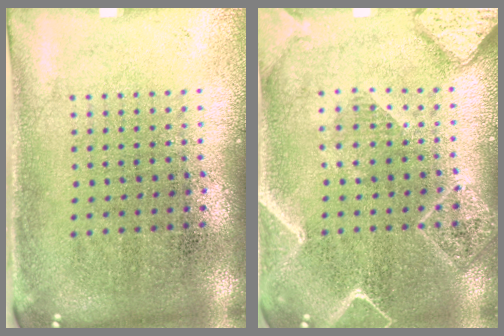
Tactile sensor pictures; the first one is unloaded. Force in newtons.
{"total": 2.2, "press": 2.2, "slide": 0.2}